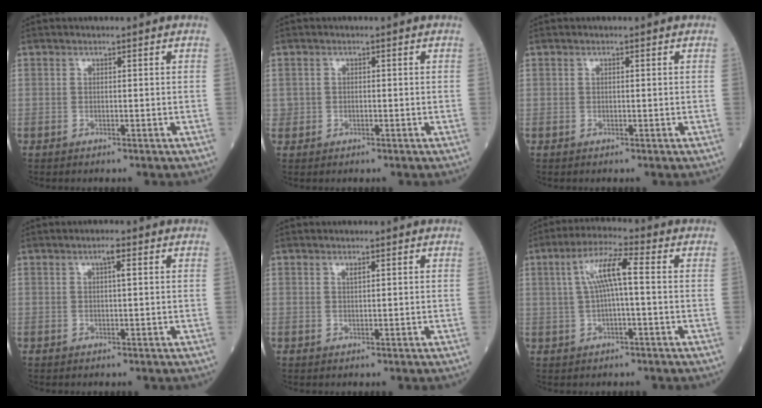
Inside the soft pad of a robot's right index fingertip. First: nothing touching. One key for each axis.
{"total": 0.9, "fx": -0.1, "fy": 0.8, "fz": 0.3, "tx": -0.004, "ty": 0.003, "tz": 0.000}
{"total": 0.0}
{"total": 1.5, "fx": 0.5, "fy": 0.1, "fz": 1.4, "tx": -0.025, "ty": 0.003, "tz": 0.007}
{"total": 0.7, "fx": 0.4, "fy": 0.0, "fz": 0.5, "tx": -0.012, "ty": -0.003, "tz": 0.008}
{"total": 7.0, "fx": 1.0, "fy": 0.8, "fz": 6.9, "tx": -0.136, "ty": 0.023, "tz": 0.017}